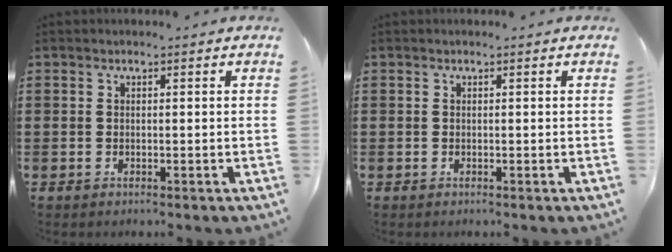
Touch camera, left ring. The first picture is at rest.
{"total": 0.0}